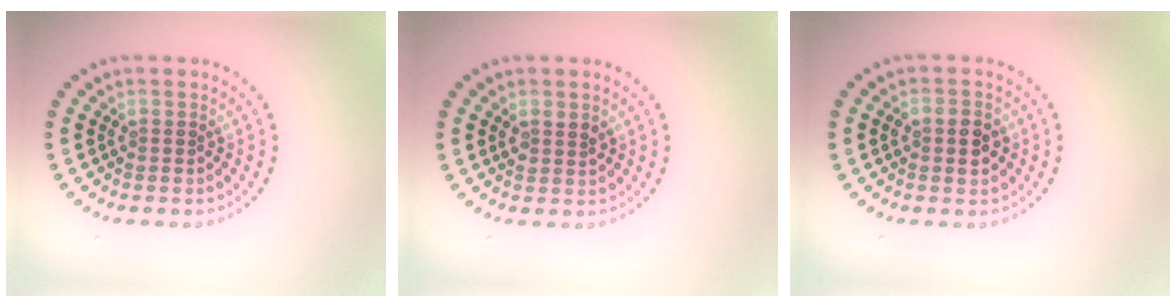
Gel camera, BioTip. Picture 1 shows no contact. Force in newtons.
{"total": 1.3, "press": 1.2, "slide": 0.6}
{"total": 2.7, "press": 2.7, "slide": 0.2}